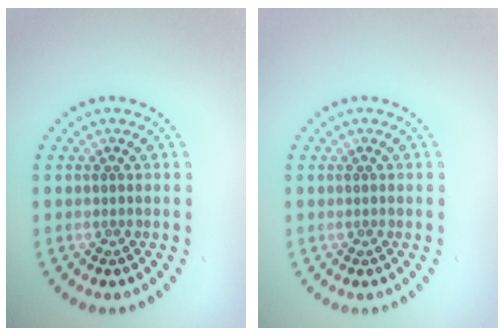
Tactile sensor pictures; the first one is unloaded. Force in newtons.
{"total": 0.0}